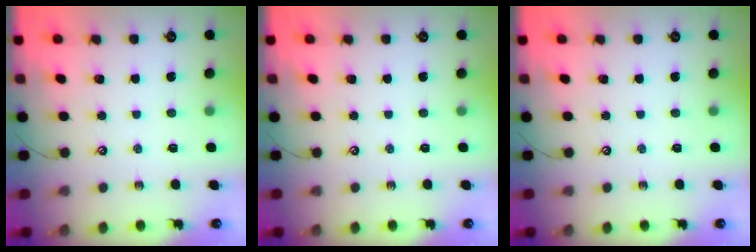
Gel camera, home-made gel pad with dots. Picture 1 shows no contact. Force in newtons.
{"total": 0.0}
{"total": 0.0}